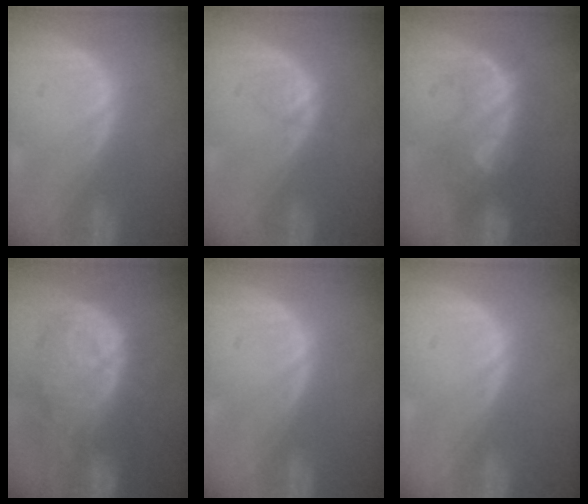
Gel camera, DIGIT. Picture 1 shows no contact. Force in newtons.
{"total": 1.6, "press": 1.5, "slide": 0.2}
{"total": 8.0, "press": 7.8, "slide": 1.7}
{"total": 12.0, "press": 10.9, "slide": 5.0}
{"total": 0.0}
{"total": 0.5, "press": 0.0, "slide": 0.5}